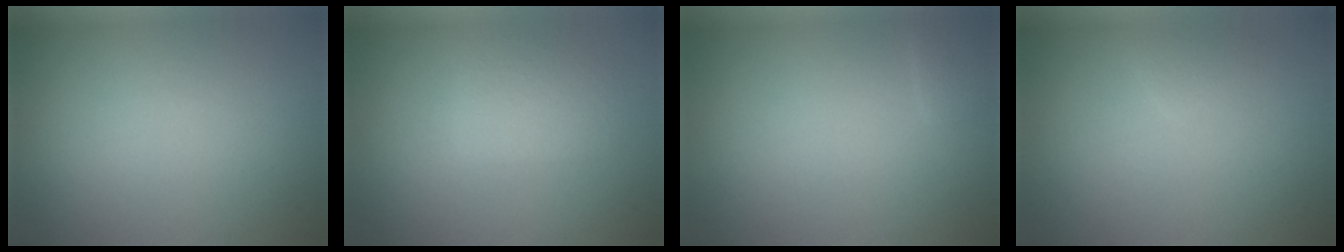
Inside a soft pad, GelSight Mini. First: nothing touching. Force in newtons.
{"total": 2.2, "press": 2.2, "slide": 0.1}
{"total": 0.8, "press": 0.8, "slide": 0.1}
{"total": 0.9, "press": 0.9, "slide": 0.1}